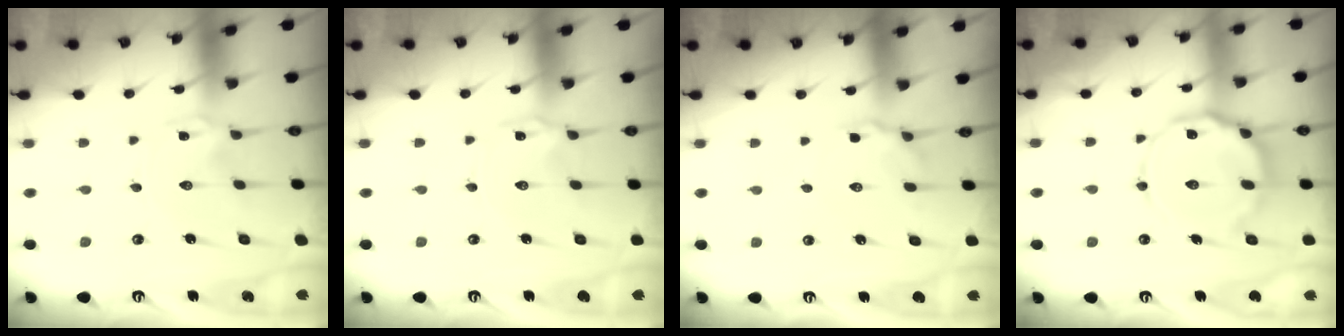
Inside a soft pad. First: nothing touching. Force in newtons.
{"total": 1.3, "press": 1.3, "slide": 0.2}
{"total": 4.5, "press": 4.4, "slide": 1.2}
{"total": 14.9, "press": 14.9, "slide": 1.3}